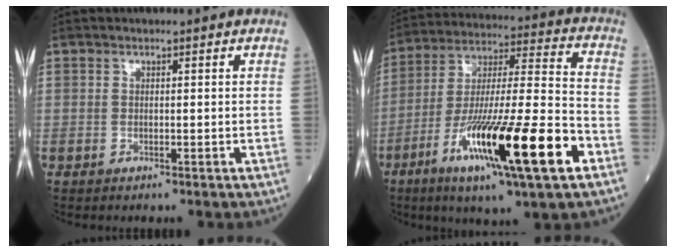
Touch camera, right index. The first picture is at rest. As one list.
[{"total": 23.0, "force": [-10.0, 1.6, 20.7], "torque": [-0.354, -0.037, -0.172]}]